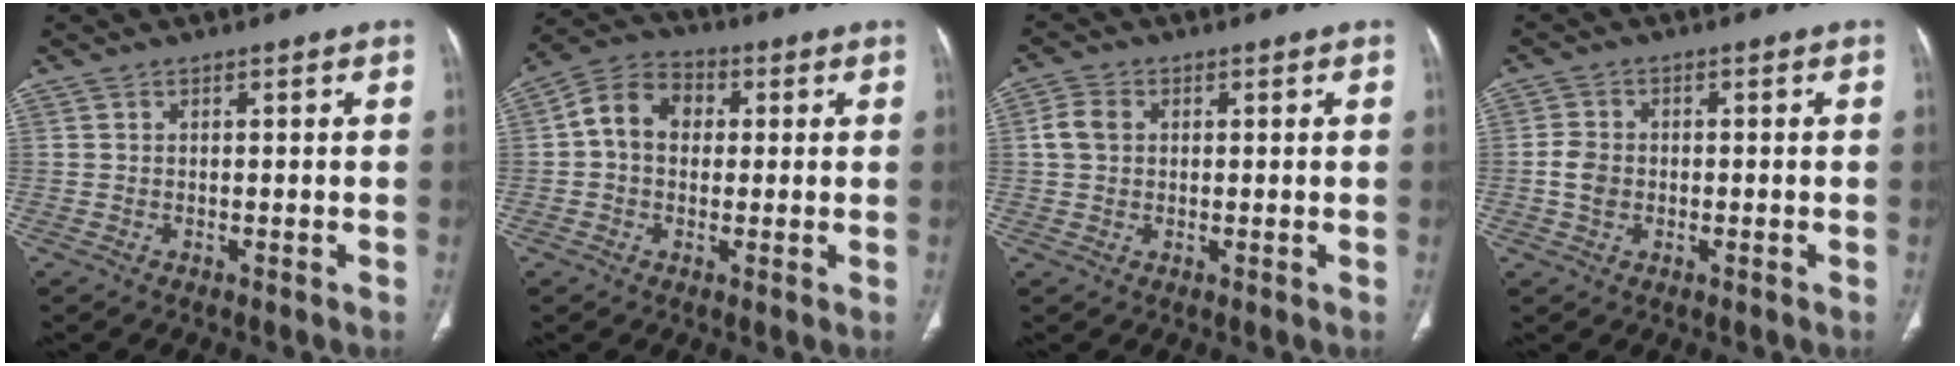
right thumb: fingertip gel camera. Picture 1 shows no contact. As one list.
[{"total": 8.3, "force": [0.4, 6.7, 4.9], "torque": [-0.067, 0.025, -0.007]}, {"total": 4.0, "force": [0.7, 3.2, 2.3], "torque": [-0.046, 0.008, 0.010]}, {"total": 3.8, "force": [-0.6, 3.0, 2.3], "torque": [-0.040, 0.009, -0.014]}]